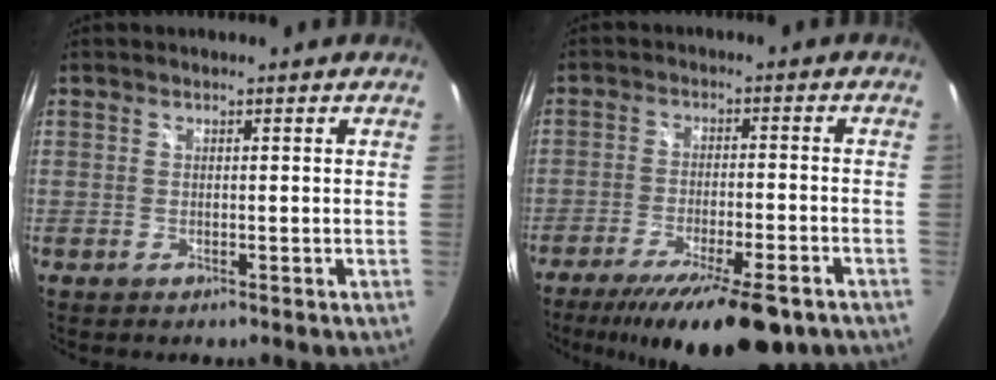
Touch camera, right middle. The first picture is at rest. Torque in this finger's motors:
{"motor_torque": [1.08, -1.06, 0.55, 0.13]}